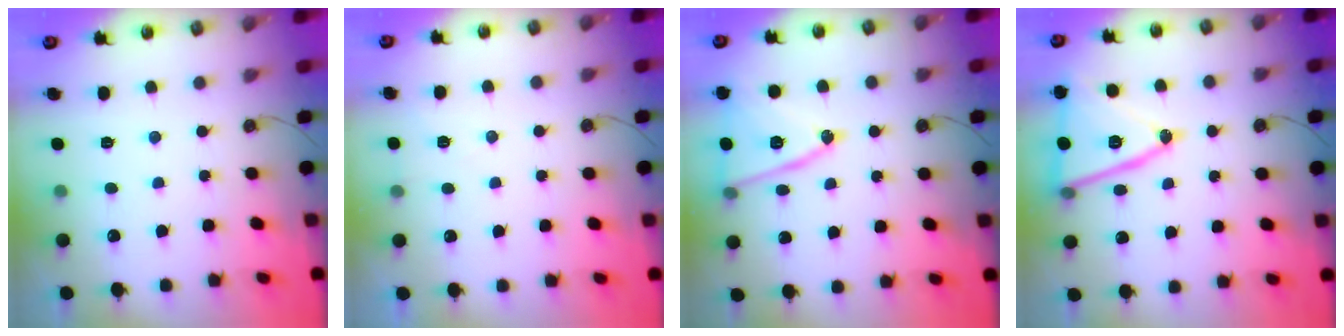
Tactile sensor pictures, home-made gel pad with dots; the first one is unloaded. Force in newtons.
{"total": 5.4, "press": 3.1, "slide": 4.5}
{"total": 17.0, "press": 16.7, "slide": 3.4}
{"total": 19.4, "press": 19.1, "slide": 3.4}